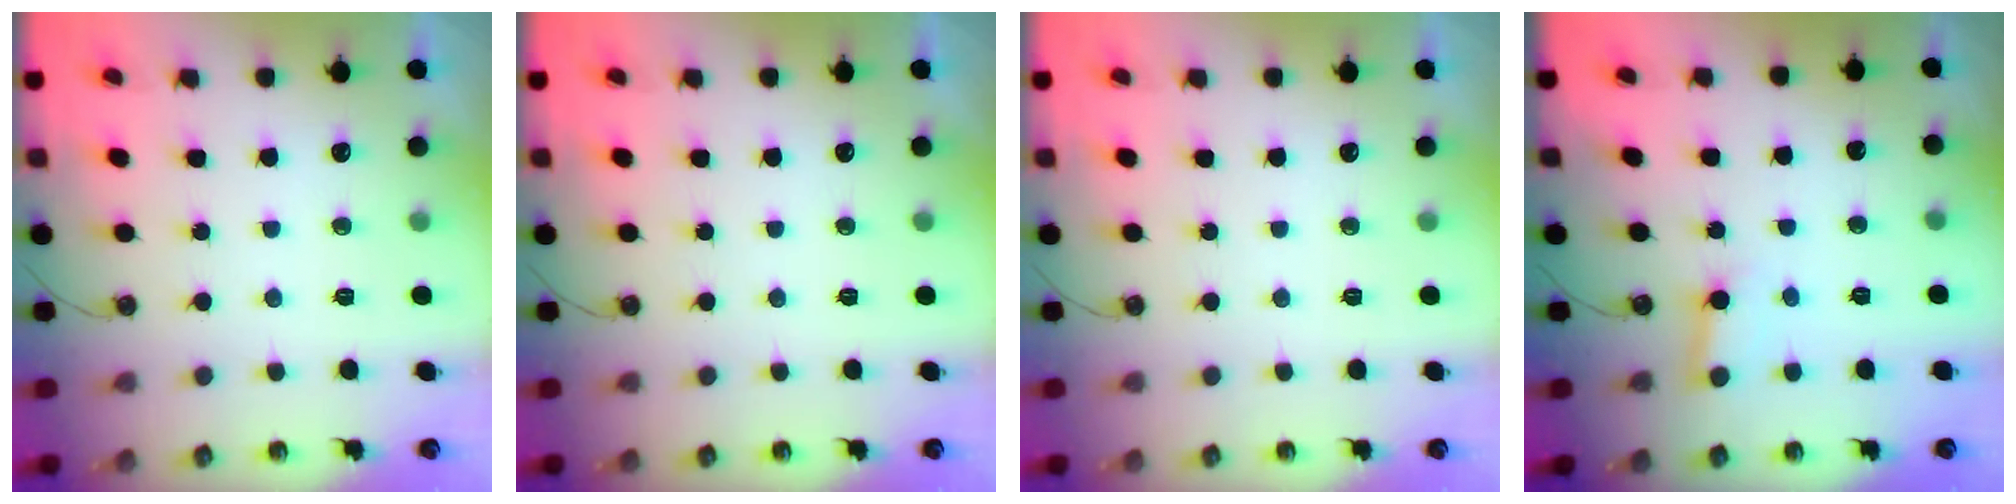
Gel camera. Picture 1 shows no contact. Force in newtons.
{"total": 0.0}
{"total": 0.0}
{"total": 4.1, "press": 4.1, "slide": 0.6}